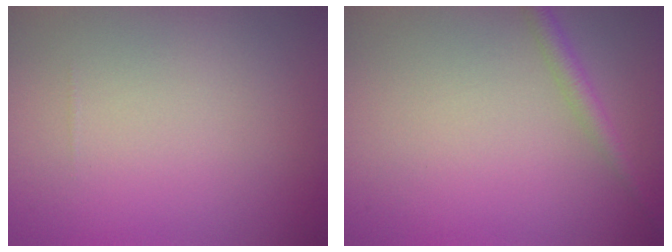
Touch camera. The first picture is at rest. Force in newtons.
{"total": 1.7, "press": 1.7, "slide": 0.1}